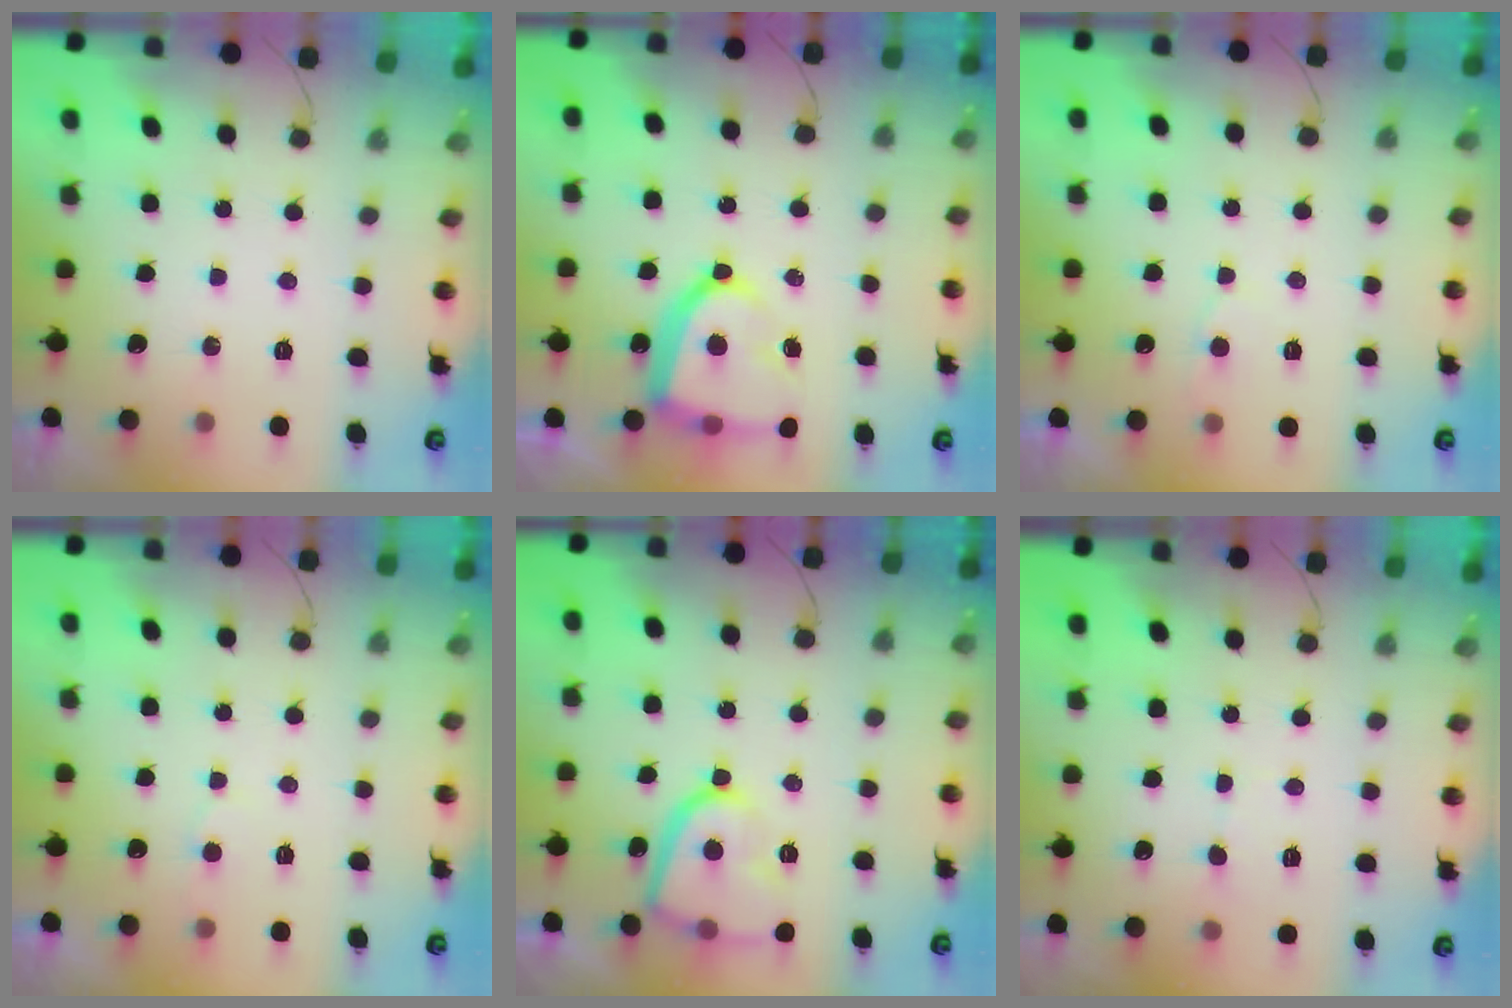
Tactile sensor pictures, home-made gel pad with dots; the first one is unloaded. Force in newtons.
{"total": 16.7, "press": 16.6, "slide": 1.5}
{"total": 4.7, "press": 4.7, "slide": 0.6}
{"total": 4.2, "press": 4.2, "slide": 0.4}
{"total": 13.8, "press": 13.7, "slide": 1.4}
{"total": 3.9, "press": 3.9, "slide": 0.4}